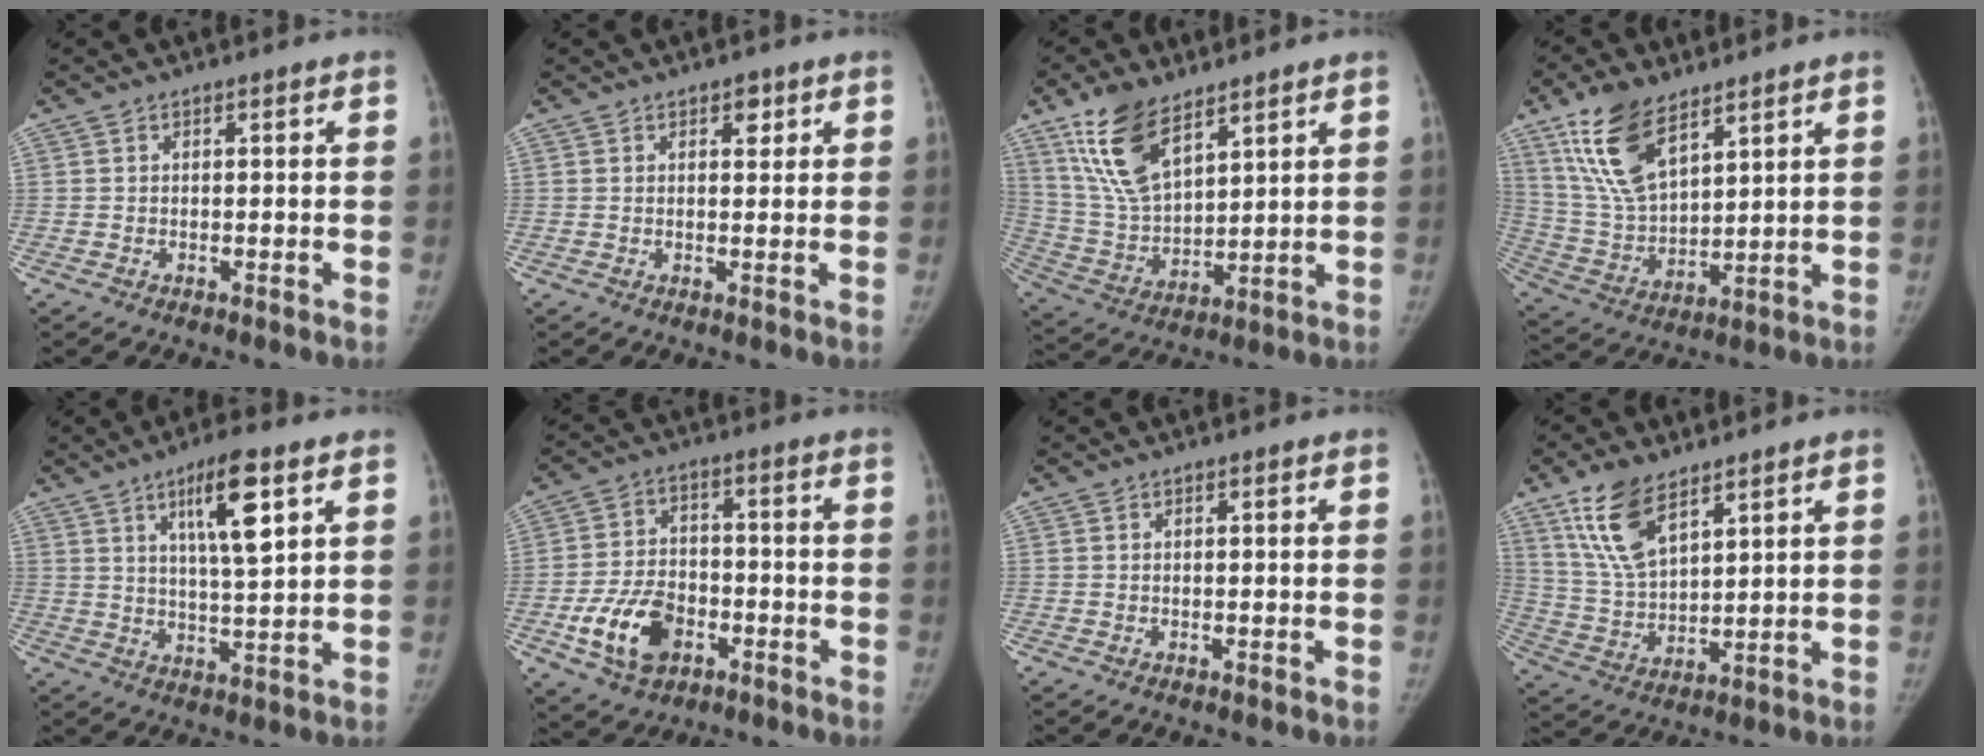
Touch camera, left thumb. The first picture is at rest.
{"total": 2.3, "force": [1.2, 1.4, 1.3], "torque": [-0.002, -0.003, 0.014]}
{"total": 14.6, "force": [9.1, 6.6, 9.4], "torque": [-0.161, -0.041, 0.187]}
{"total": 15.1, "force": [9.1, 6.9, 9.9], "torque": [-0.172, -0.039, 0.186]}
{"total": 10.3, "force": [4.8, 2.1, 8.9], "torque": [-0.143, -0.023, 0.082]}
{"total": 12.0, "force": [-4.6, 8.1, 7.5], "torque": [-0.121, 0.020, -0.080]}
{"total": 0.0}
{"total": 11.8, "force": [7.4, 5.1, 7.7], "torque": [-0.136, -0.031, 0.154]}